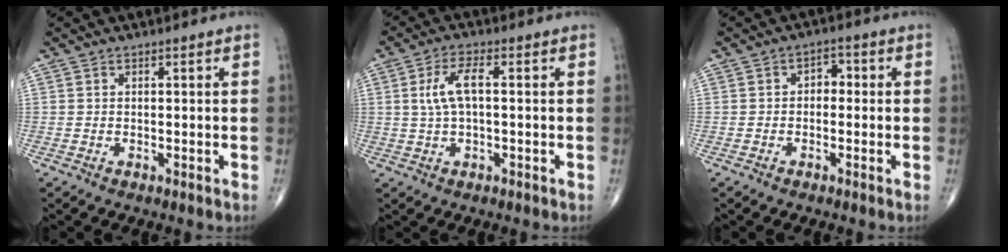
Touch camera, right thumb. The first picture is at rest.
{"total": 7.1, "force": [0.9, 2.4, 6.6], "torque": [-0.151, 0.016, 0.019]}
{"total": 2.8, "force": [-0.2, 2.0, 1.9], "torque": [-0.008, 0.013, -0.014]}